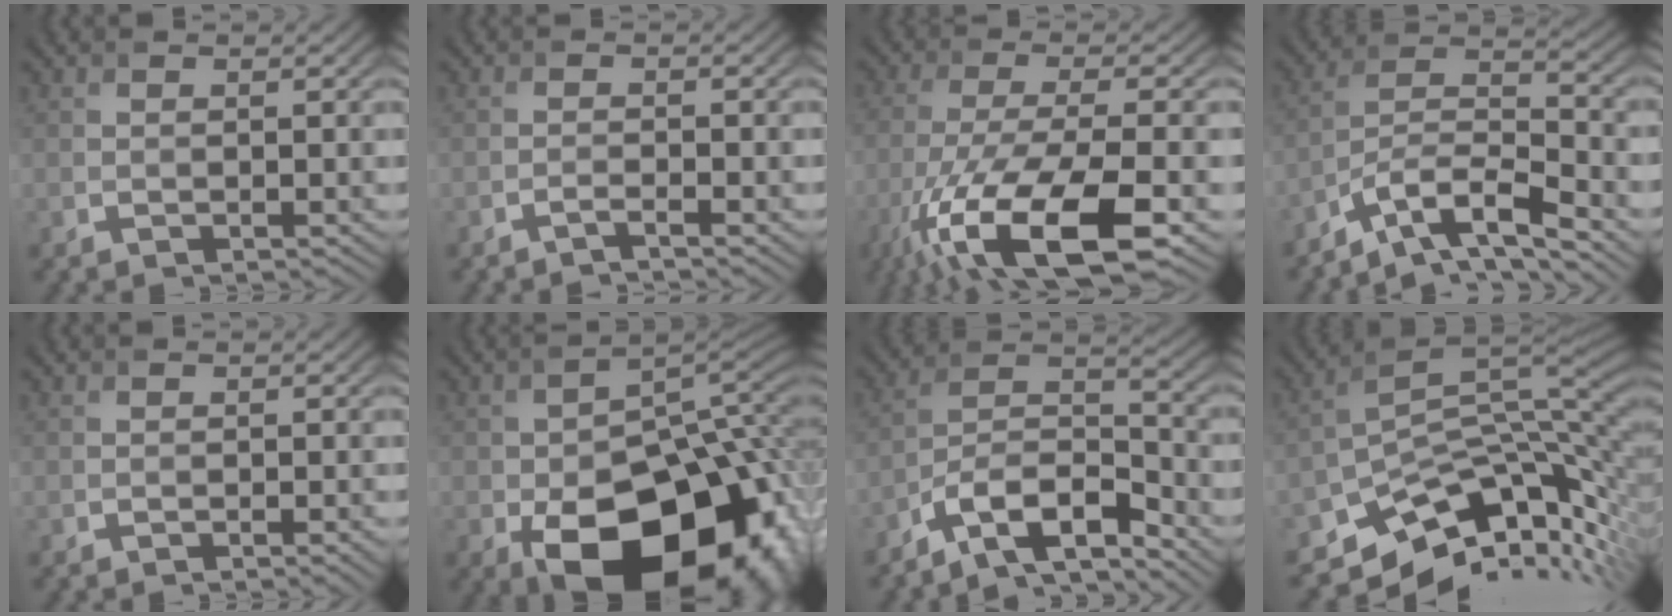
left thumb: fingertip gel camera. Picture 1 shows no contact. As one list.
[{"total": 1.4, "force": [-1.1, 0.2, 0.8], "torque": [-0.007, 0.002, -0.029]}, {"total": 15.7, "force": [-7.9, 5.4, 12.5], "torque": [-0.278, -0.029, -0.138]}, {"total": 9.7, "force": [-7.5, 2.5, 5.6], "torque": [-0.103, 0.007, -0.144]}, {"total": 1.2, "force": [-0.7, 0.3, 1.0], "torque": [-0.013, 0.002, -0.010]}, {"total": 20.6, "force": [-8.1, 12.3, 14.4], "torque": [-0.210, -0.069, -0.083]}, {"total": 10.9, "force": [-8.2, 3.4, 6.4], "torque": [-0.114, 0.002, -0.160]}, {"total": 12.5, "force": [-5.8, 7.0, 8.6], "torque": [-0.164, -0.026, -0.089]}]